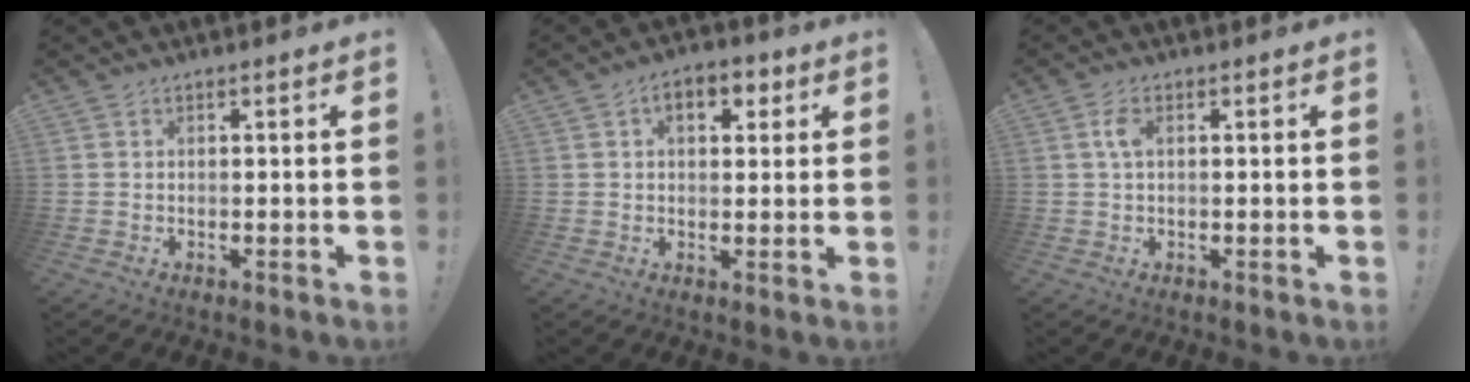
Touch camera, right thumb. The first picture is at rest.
{"total": 6.9, "force": [2.7, 4.3, 4.7], "torque": [-0.068, 0.006, 0.044]}
{"total": 3.2, "force": [0.6, 1.3, 2.9], "torque": [-0.054, 0.004, 0.008]}